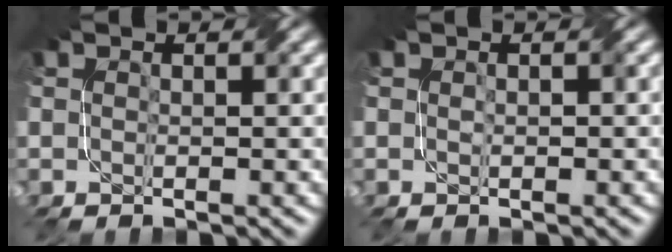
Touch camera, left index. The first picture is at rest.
{"total": 0.5, "force": [0.0, 0.2, 0.5], "torque": [-0.011, 0.002, 0.001]}